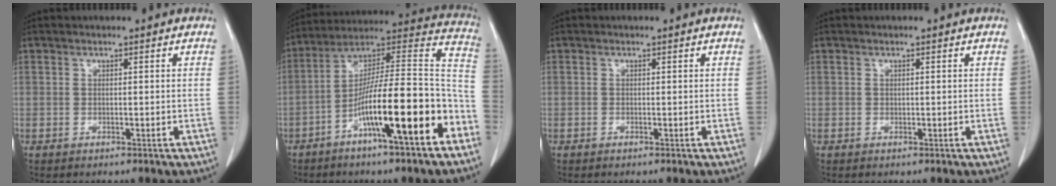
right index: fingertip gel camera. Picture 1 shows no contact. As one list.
[{"total": 19.9, "force": [-8.6, 2.0, 17.8], "torque": [-0.260, 0.018, -0.140]}, {"total": 0.0}, {"total": 0.0}]